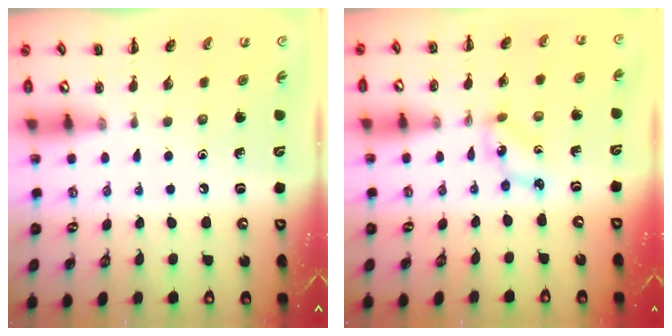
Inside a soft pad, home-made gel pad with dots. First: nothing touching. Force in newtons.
{"total": 2.5, "press": 2.5, "slide": 0.6}